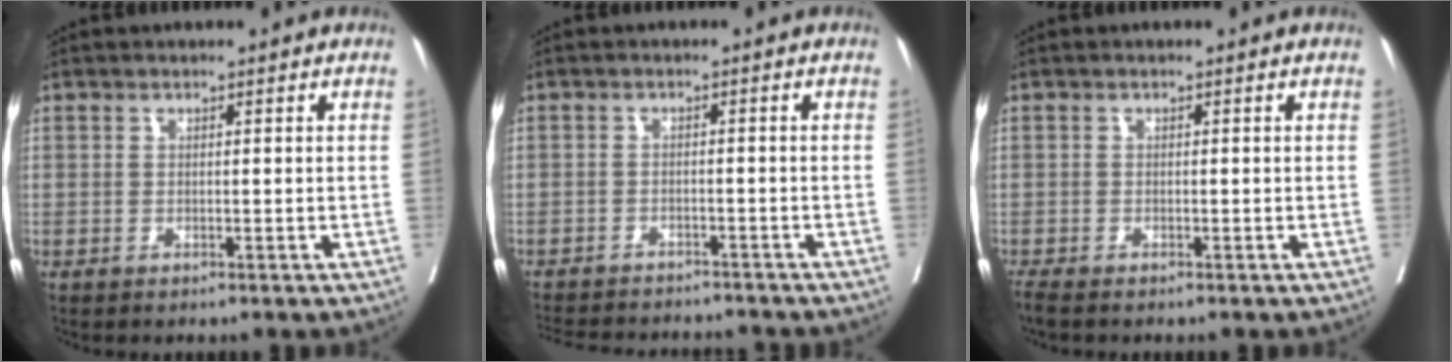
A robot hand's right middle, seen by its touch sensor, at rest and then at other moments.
{"total": 12.4, "force": [-11.5, 2.6, 3.7], "torque": [-0.076, -0.002, -0.153]}
{"total": 1.7, "force": [-1.6, 0.1, 0.8], "torque": [-0.023, -0.009, -0.029]}